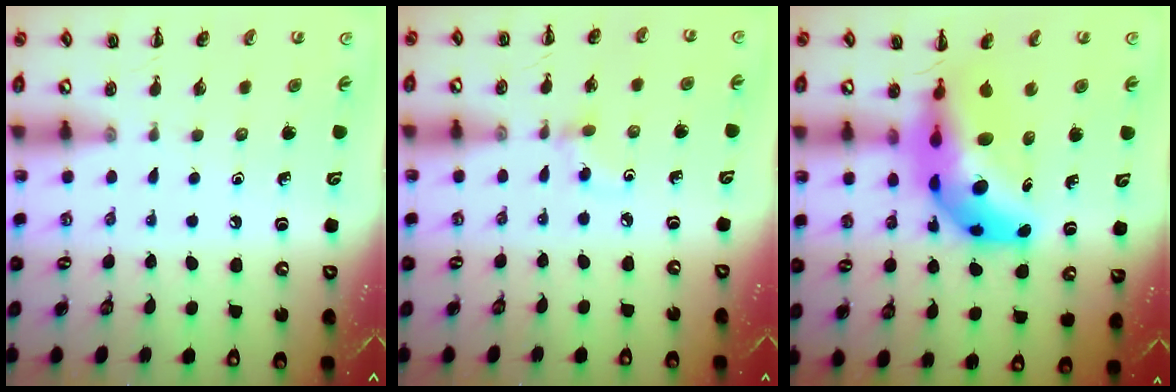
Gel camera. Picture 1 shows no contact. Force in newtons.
{"total": 3.2, "press": 2.9, "slide": 1.3}
{"total": 13.6, "press": 12.9, "slide": 4.1}